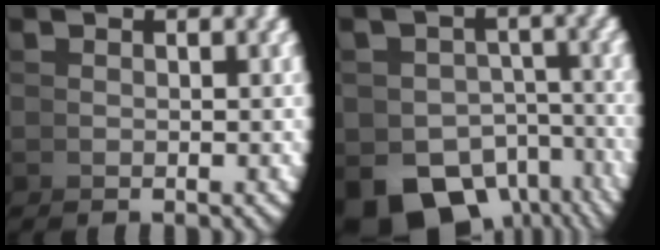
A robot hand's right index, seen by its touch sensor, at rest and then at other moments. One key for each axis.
{"total": 11.7, "fx": -6.4, "fy": 8.2, "fz": 5.4, "tx": -0.100, "ty": -0.059, "tz": -0.085}